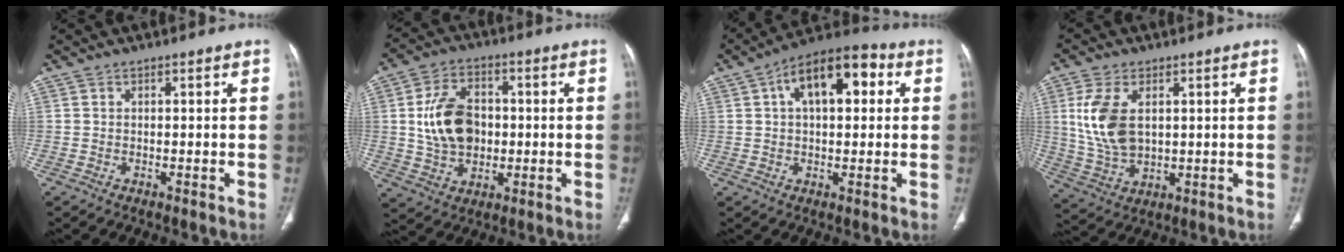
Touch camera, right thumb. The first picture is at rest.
{"total": 12.7, "force": [0.4, 9.1, 8.9], "torque": [-0.137, 0.010, 0.013]}
{"total": 13.6, "force": [3.8, 7.0, 11.0], "torque": [-0.149, 0.029, 0.052]}
{"total": 11.2, "force": [2.4, 6.6, 8.7], "torque": [-0.181, -0.009, 0.057]}